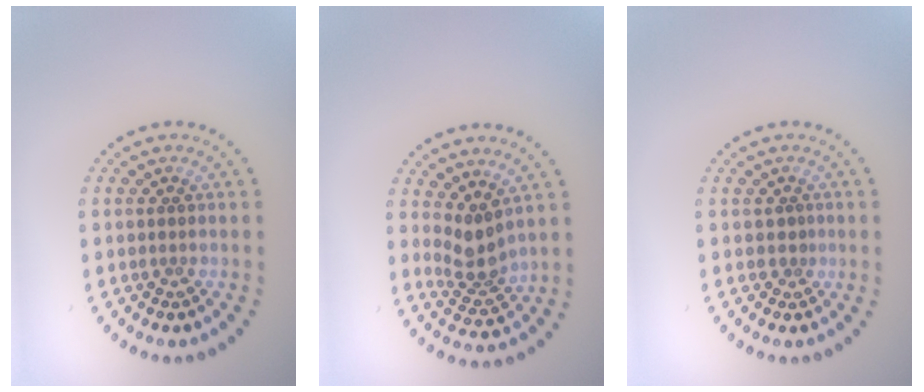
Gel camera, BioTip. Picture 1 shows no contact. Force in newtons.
{"total": 2.9, "press": 2.3, "slide": 1.8}
{"total": 0.6, "press": 0.4, "slide": 0.5}